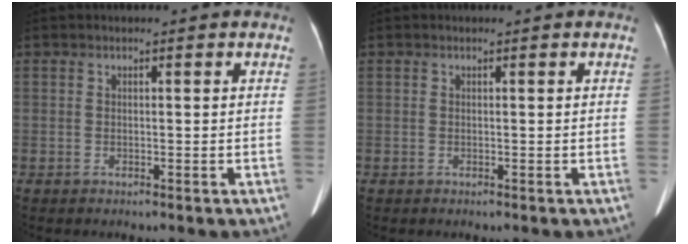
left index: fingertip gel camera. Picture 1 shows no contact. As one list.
[{"total": 0.0}]